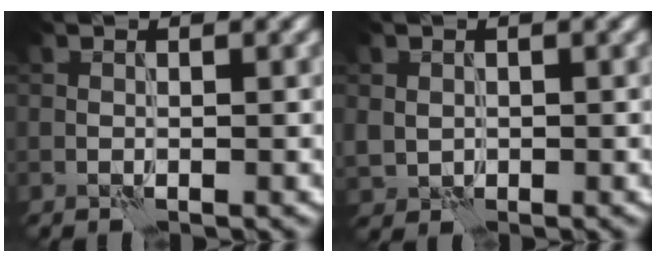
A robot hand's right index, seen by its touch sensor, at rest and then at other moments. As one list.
[{"total": 1.6, "force": [0.3, 1.6, 0.1], "torque": [-0.004, -0.004, 0.006]}]